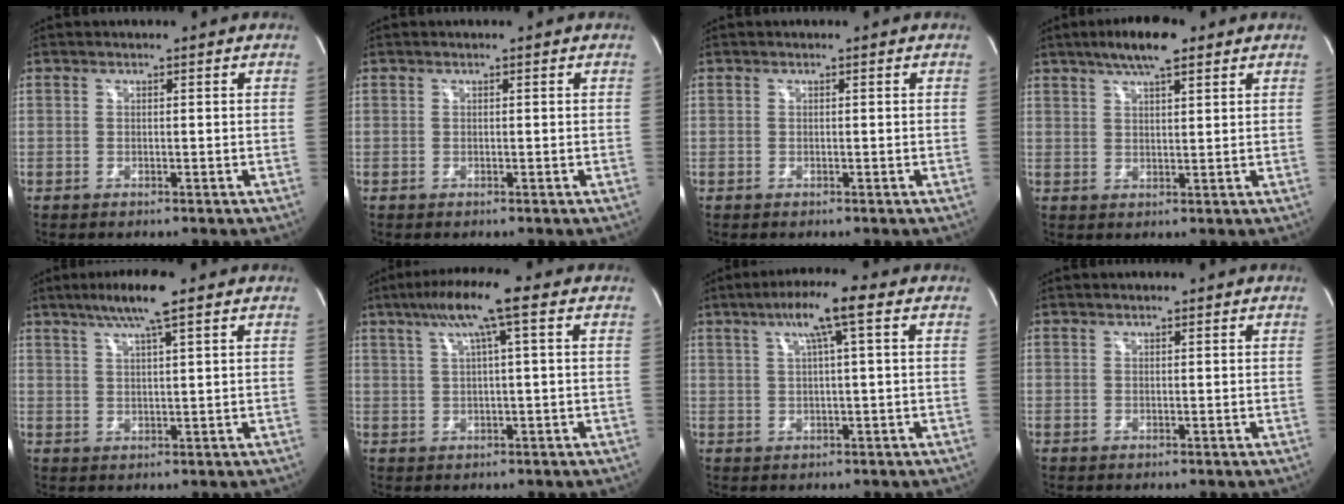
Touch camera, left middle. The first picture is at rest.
{"total": 0.0}
{"total": 0.0}
{"total": 7.2, "force": [4.9, 1.5, 5.1], "torque": [-0.094, 0.014, 0.082]}
{"total": 6.8, "force": [4.4, -0.1, 5.2], "torque": [-0.097, 0.011, 0.077]}
{"total": 7.8, "force": [3.7, -0.3, 6.9], "torque": [-0.123, 0.024, 0.062]}
{"total": 6.9, "force": [3.0, -0.3, 6.3], "torque": [-0.110, 0.016, 0.048]}
{"total": 0.5, "force": [0.4, 0.2, 0.3], "torque": [-0.010, 0.002, 0.006]}